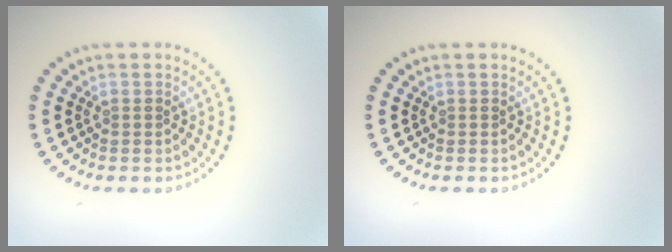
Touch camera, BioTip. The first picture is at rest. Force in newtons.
{"total": 0.0}